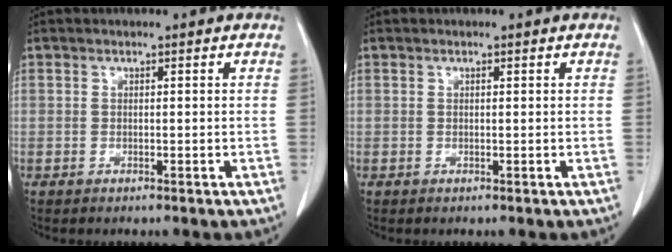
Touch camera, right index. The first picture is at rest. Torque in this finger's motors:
{"motor_torque": [-0.34, 0.51, -0.09, -0.01]}